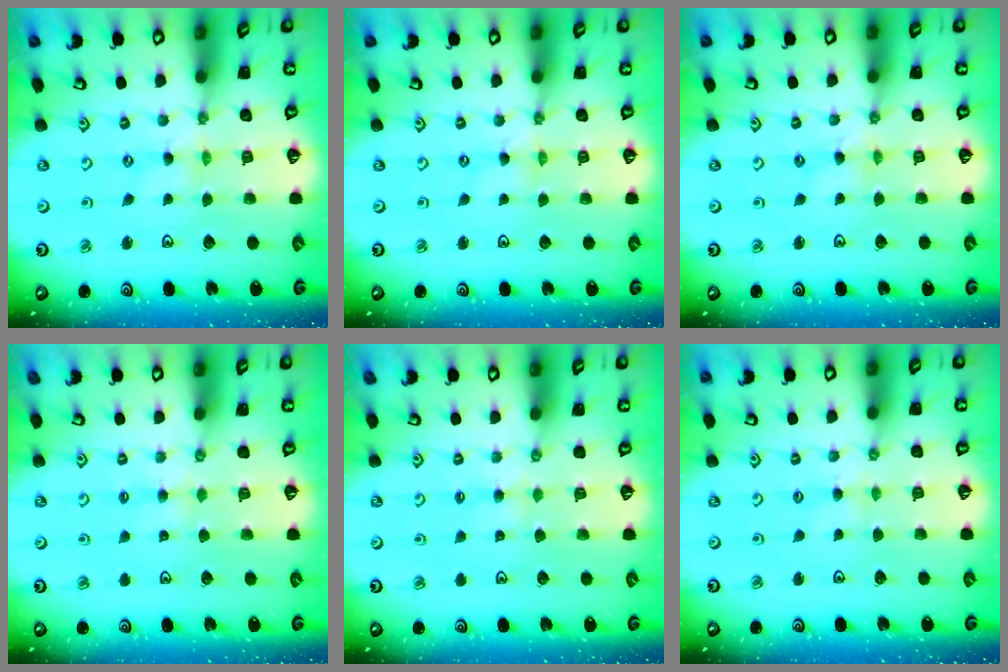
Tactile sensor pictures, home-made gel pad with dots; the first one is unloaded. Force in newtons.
{"total": 0.0}
{"total": 0.7, "press": 0.7, "slide": 0.2}
{"total": 2.9, "press": 2.8, "slide": 0.5}
{"total": 2.9, "press": 2.8, "slide": 0.5}
{"total": 2.0, "press": 2.0, "slide": 0.3}